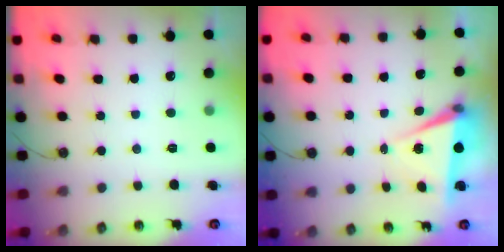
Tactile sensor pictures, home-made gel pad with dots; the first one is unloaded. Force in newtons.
{"total": 6.1, "press": 4.3, "slide": 4.3}